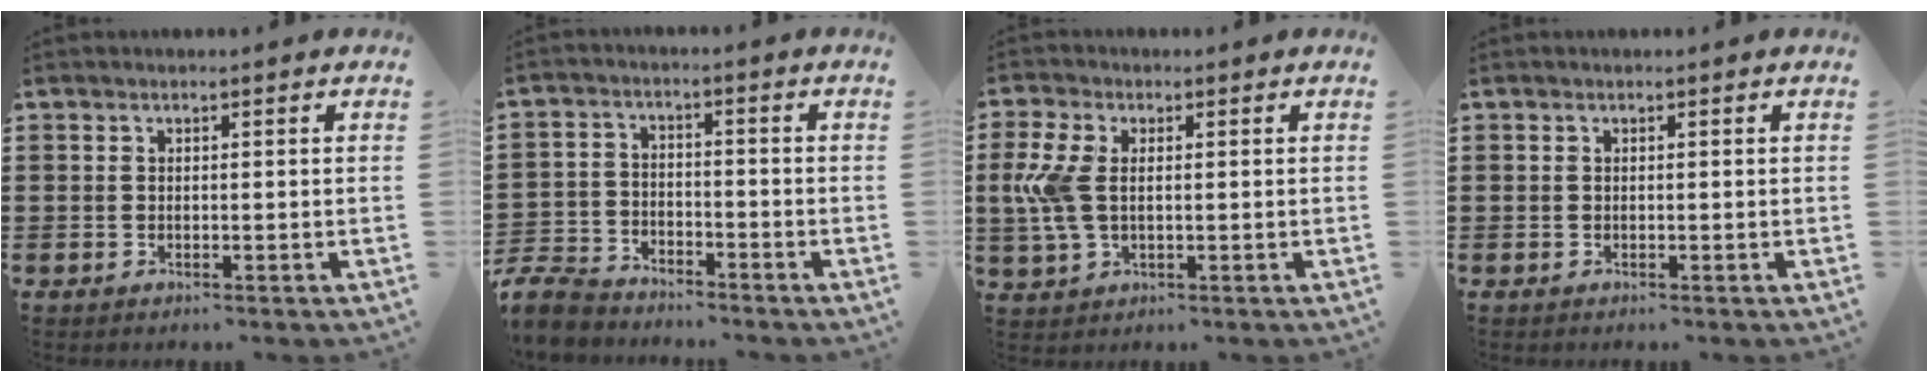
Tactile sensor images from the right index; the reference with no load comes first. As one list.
[{"total": 5.9, "force": [-5.6, 1.4, 0.9], "torque": [-0.041, 0.000, -0.116]}, {"total": 6.5, "force": [0.5, 3.6, 5.4], "torque": [-0.151, -0.005, -0.003]}, {"total": 0.0}]